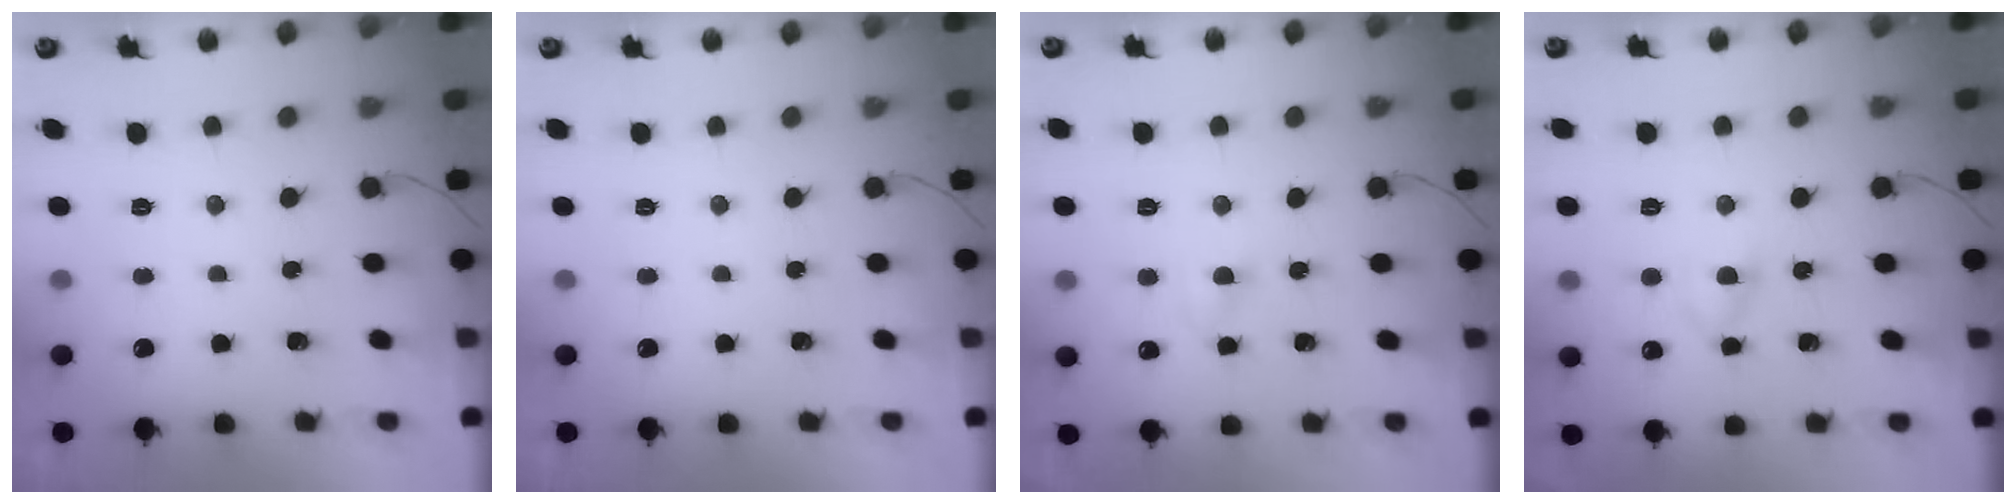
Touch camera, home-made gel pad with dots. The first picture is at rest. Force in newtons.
{"total": 0.0}
{"total": 4.2, "press": 4.0, "slide": 1.3}
{"total": 5.2, "press": 5.0, "slide": 1.3}